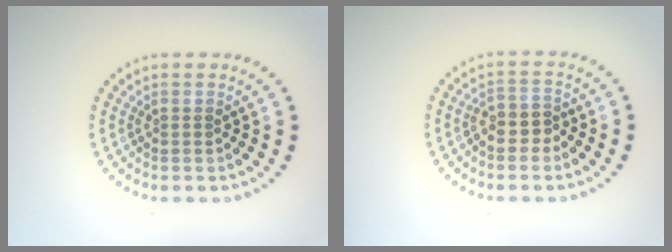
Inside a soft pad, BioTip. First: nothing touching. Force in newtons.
{"total": 2.2, "press": 2.0, "slide": 0.9}